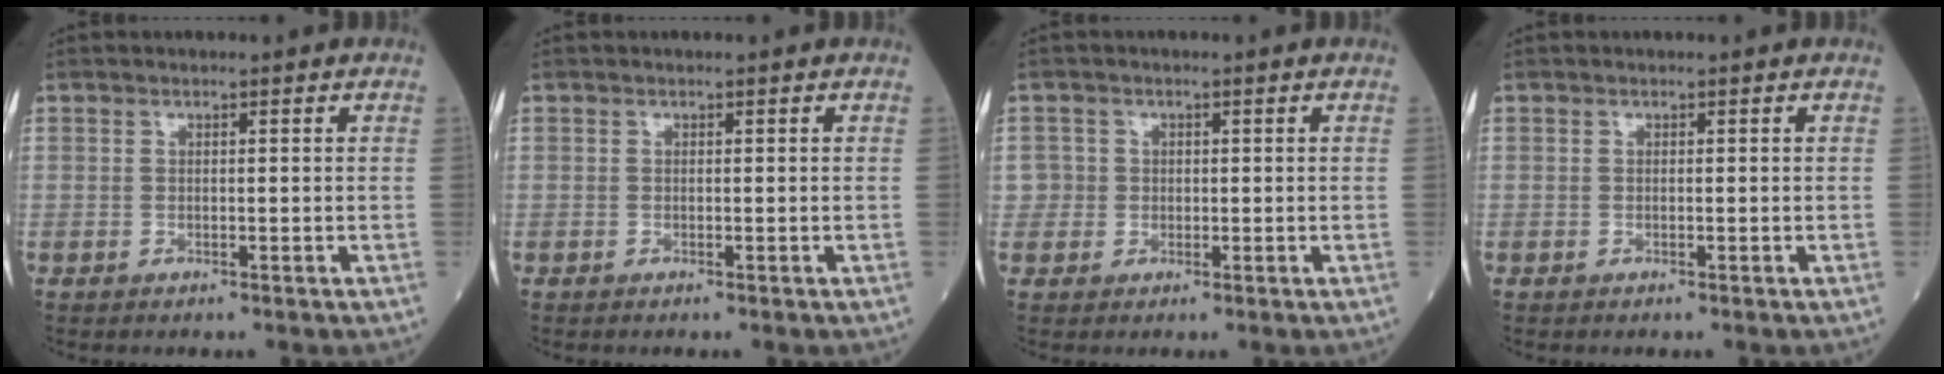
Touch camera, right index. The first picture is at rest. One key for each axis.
{"total": 0.0}
{"total": 2.2, "fx": 0.1, "fy": 2.2, "fz": -0.1, "tx": 0.017, "ty": 0.007, "tz": -0.002}
{"total": 0.0}